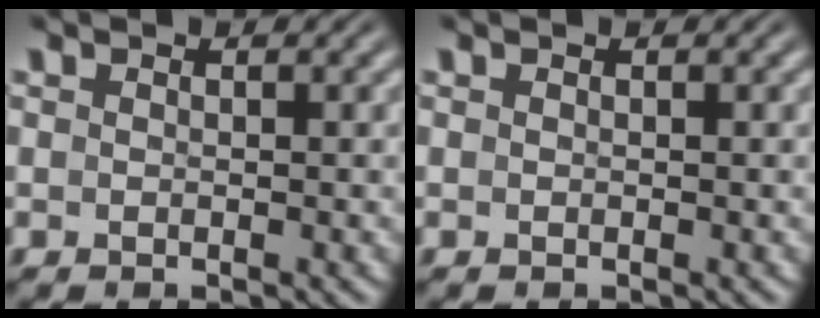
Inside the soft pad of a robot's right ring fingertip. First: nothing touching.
{"total": 0.0}